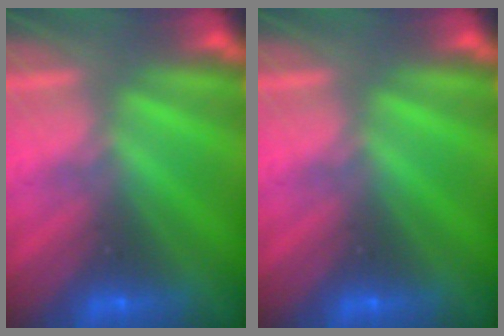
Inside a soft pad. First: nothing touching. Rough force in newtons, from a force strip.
{"total": 0.0}